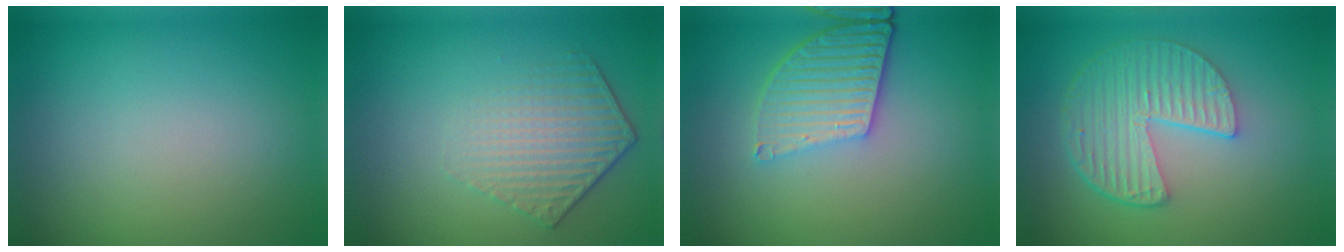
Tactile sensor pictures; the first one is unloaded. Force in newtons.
{"total": 4.3, "press": 3.1, "slide": 3.1}
{"total": 5.1, "press": 3.8, "slide": 3.4}
{"total": 5.9, "press": 4.3, "slide": 3.9}